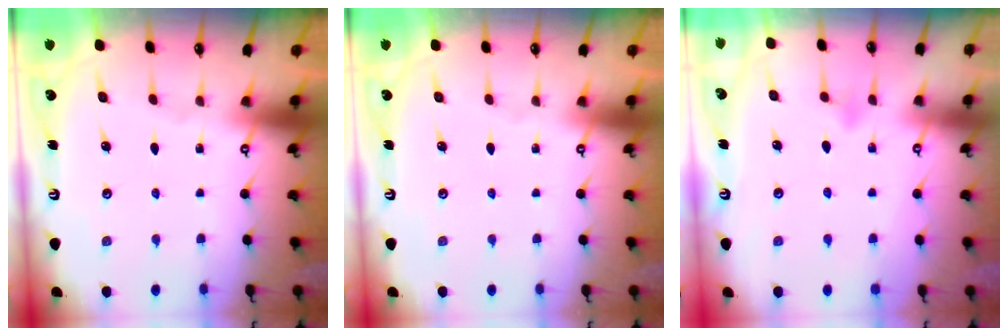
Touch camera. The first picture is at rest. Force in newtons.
{"total": 0.0}
{"total": 3.6, "press": 3.5, "slide": 0.4}